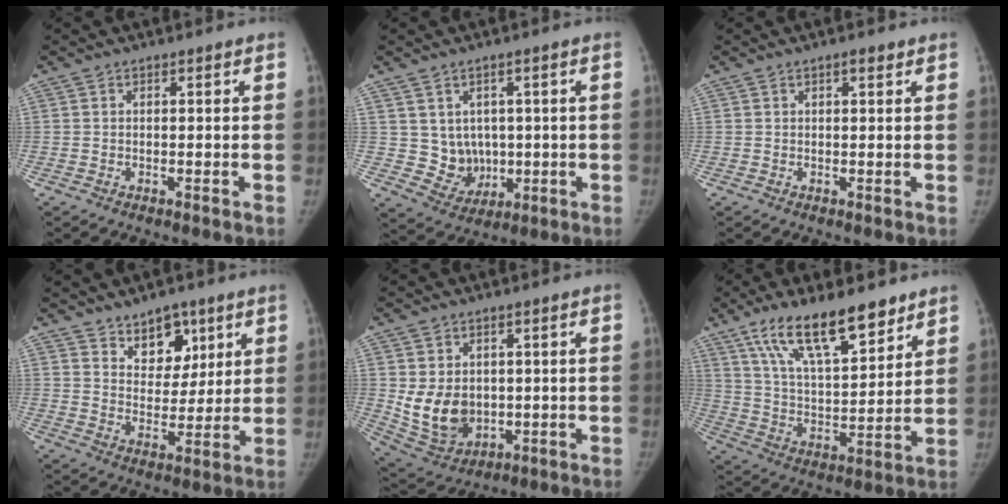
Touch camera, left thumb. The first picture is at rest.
{"total": 6.9, "force": [0.7, 6.1, 3.1], "torque": [-0.012, -0.009, 0.030]}
{"total": 1.3, "force": [0.8, 0.5, 1.0], "torque": [-0.008, -0.001, 0.010]}
{"total": 9.0, "force": [5.6, 5.9, 3.8], "torque": [-0.020, -0.036, 0.095]}
{"total": 10.7, "force": [0.1, 8.4, 6.7], "torque": [-0.087, -0.014, 0.029]}
{"total": 17.8, "force": [11.8, 6.1, 11.7], "torque": [-0.167, -0.057, 0.218]}